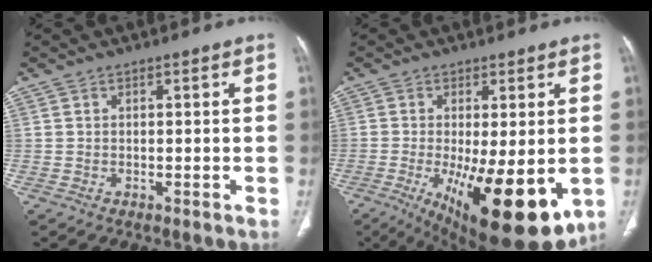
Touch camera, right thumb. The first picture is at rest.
{"total": 18.4, "force": [-5.1, 6.2, 16.6], "torque": [-0.232, -0.033, -0.056]}